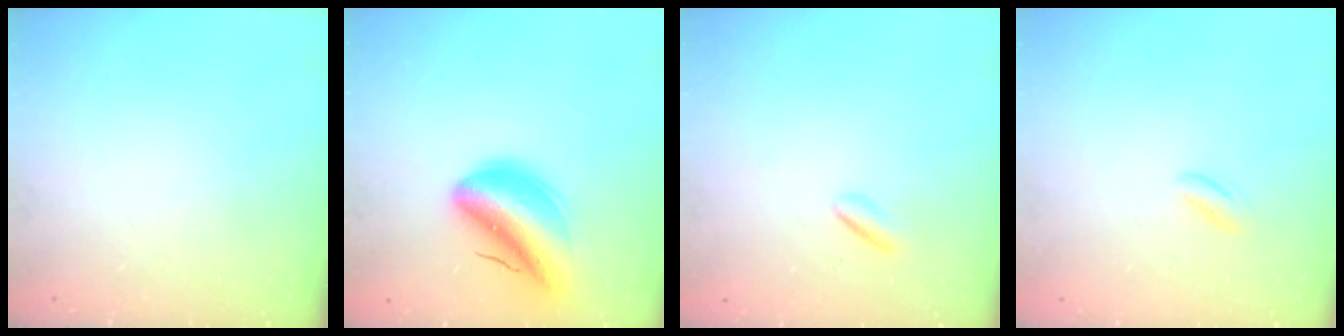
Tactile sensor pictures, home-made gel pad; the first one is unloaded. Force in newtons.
{"total": 10.5, "press": 10.0, "slide": 3.4}
{"total": 1.0, "press": 0.8, "slide": 0.6}
{"total": 1.4, "press": 1.3, "slide": 0.5}